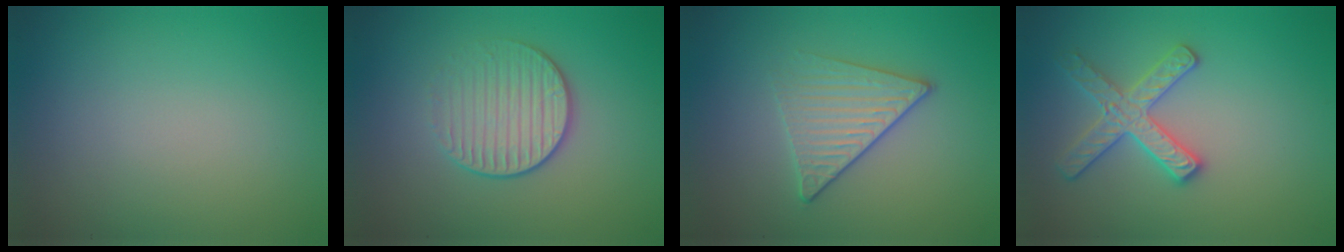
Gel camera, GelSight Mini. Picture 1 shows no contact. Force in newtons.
{"total": 3.2, "press": 2.9, "slide": 1.4}
{"total": 3.3, "press": 3.0, "slide": 1.3}
{"total": 2.9, "press": 2.9, "slide": 0.4}